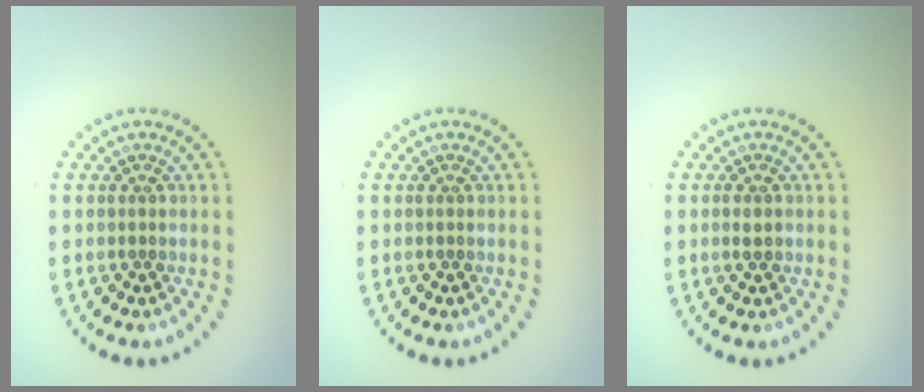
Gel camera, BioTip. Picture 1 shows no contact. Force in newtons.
{"total": 0.0}
{"total": 1.0, "press": 1.0, "slide": 0.2}